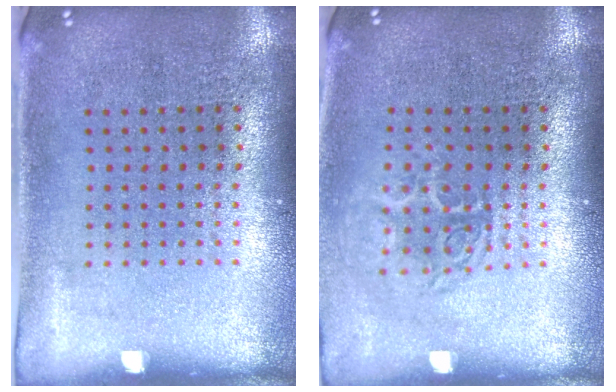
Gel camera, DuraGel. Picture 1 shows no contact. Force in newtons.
{"total": 1.7, "press": 1.3, "slide": 1.1}